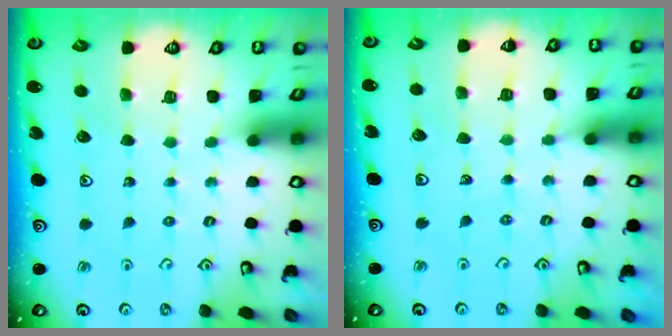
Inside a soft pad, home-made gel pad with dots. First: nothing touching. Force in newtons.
{"total": 2.4, "press": 2.1, "slide": 1.2}